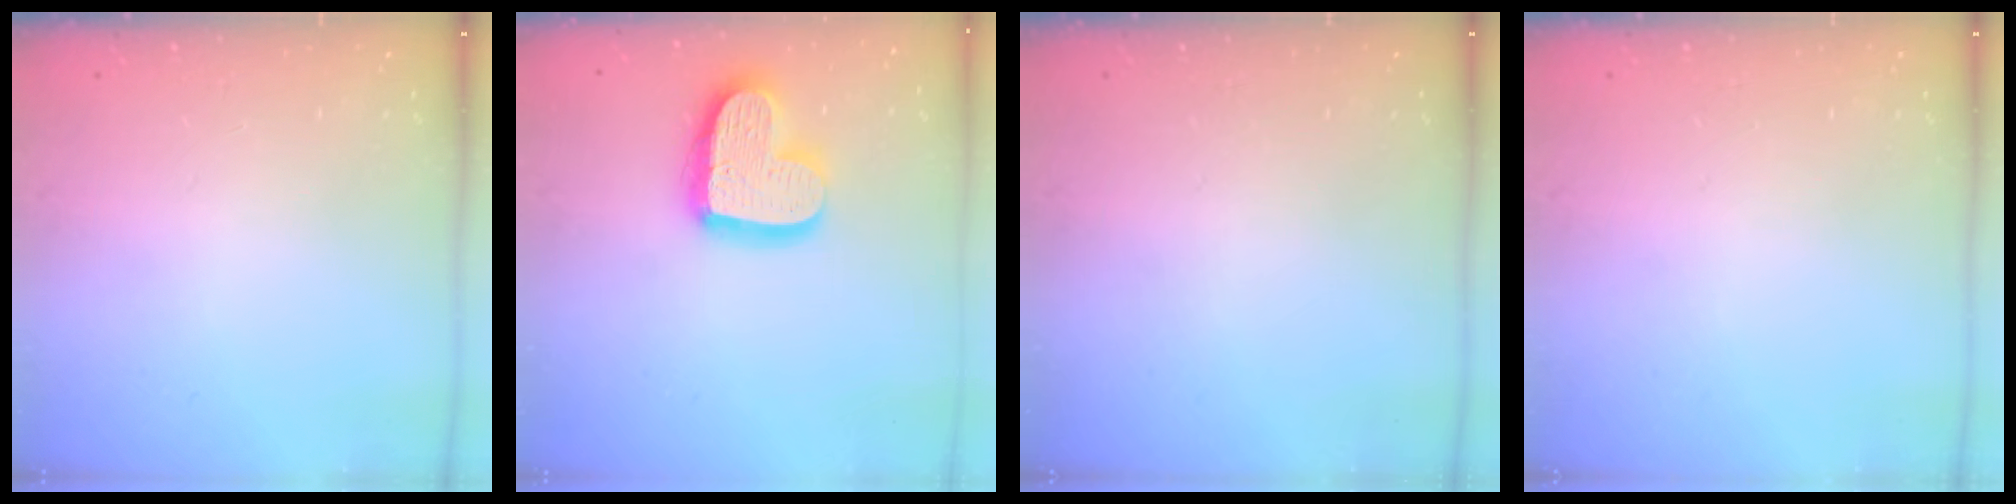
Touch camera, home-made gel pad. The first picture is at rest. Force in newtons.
{"total": 17.2, "press": 17.1, "slide": 1.4}
{"total": 0.0}
{"total": 0.0}